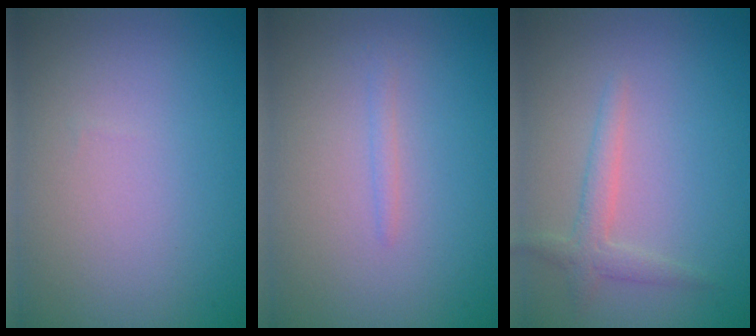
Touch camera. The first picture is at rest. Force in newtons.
{"total": 0.8, "press": 0.7, "slide": 0.1}
{"total": 2.0, "press": 2.0, "slide": 0.2}